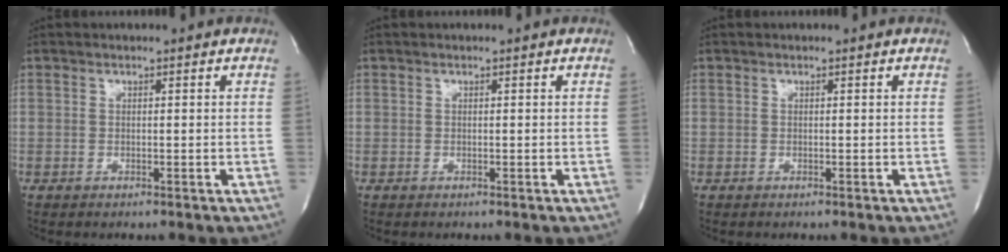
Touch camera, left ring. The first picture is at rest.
{"total": 0.0}
{"total": 0.0}